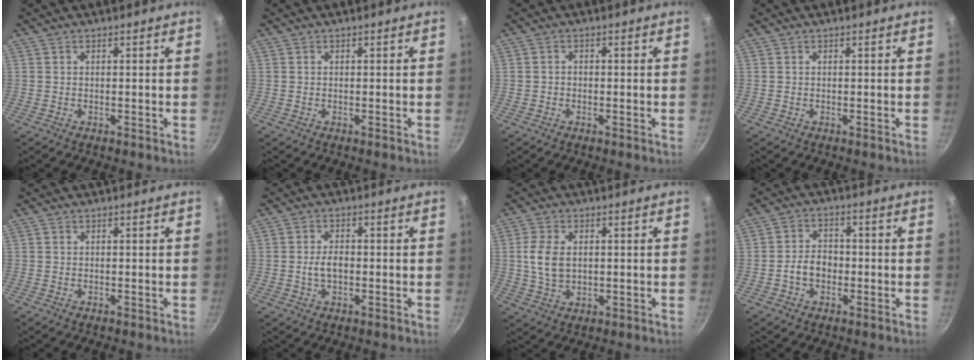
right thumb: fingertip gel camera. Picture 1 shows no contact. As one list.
[{"total": 0.0}, {"total": 1.1, "force": [-0.4, 0.9, 0.4], "torque": [-0.006, 0.003, -0.010]}, {"total": 0.0}, {"total": 0.0}, {"total": 3.7, "force": [-0.5, 2.3, 2.9], "torque": [-0.045, 0.012, -0.009]}, {"total": 6.9, "force": [0.8, 4.5, 5.1], "torque": [-0.098, 0.002, 0.018]}, {"total": 5.3, "force": [-1.3, 4.0, 3.2], "torque": [-0.034, 0.022, -0.027]}]